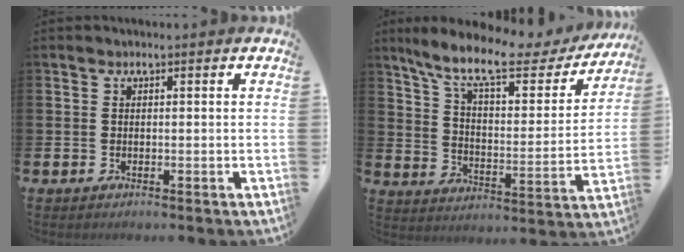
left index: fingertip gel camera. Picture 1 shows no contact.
{"total": 11.3, "force": [9.1, 3.0, 6.0], "torque": [-0.139, -0.053, 0.152]}